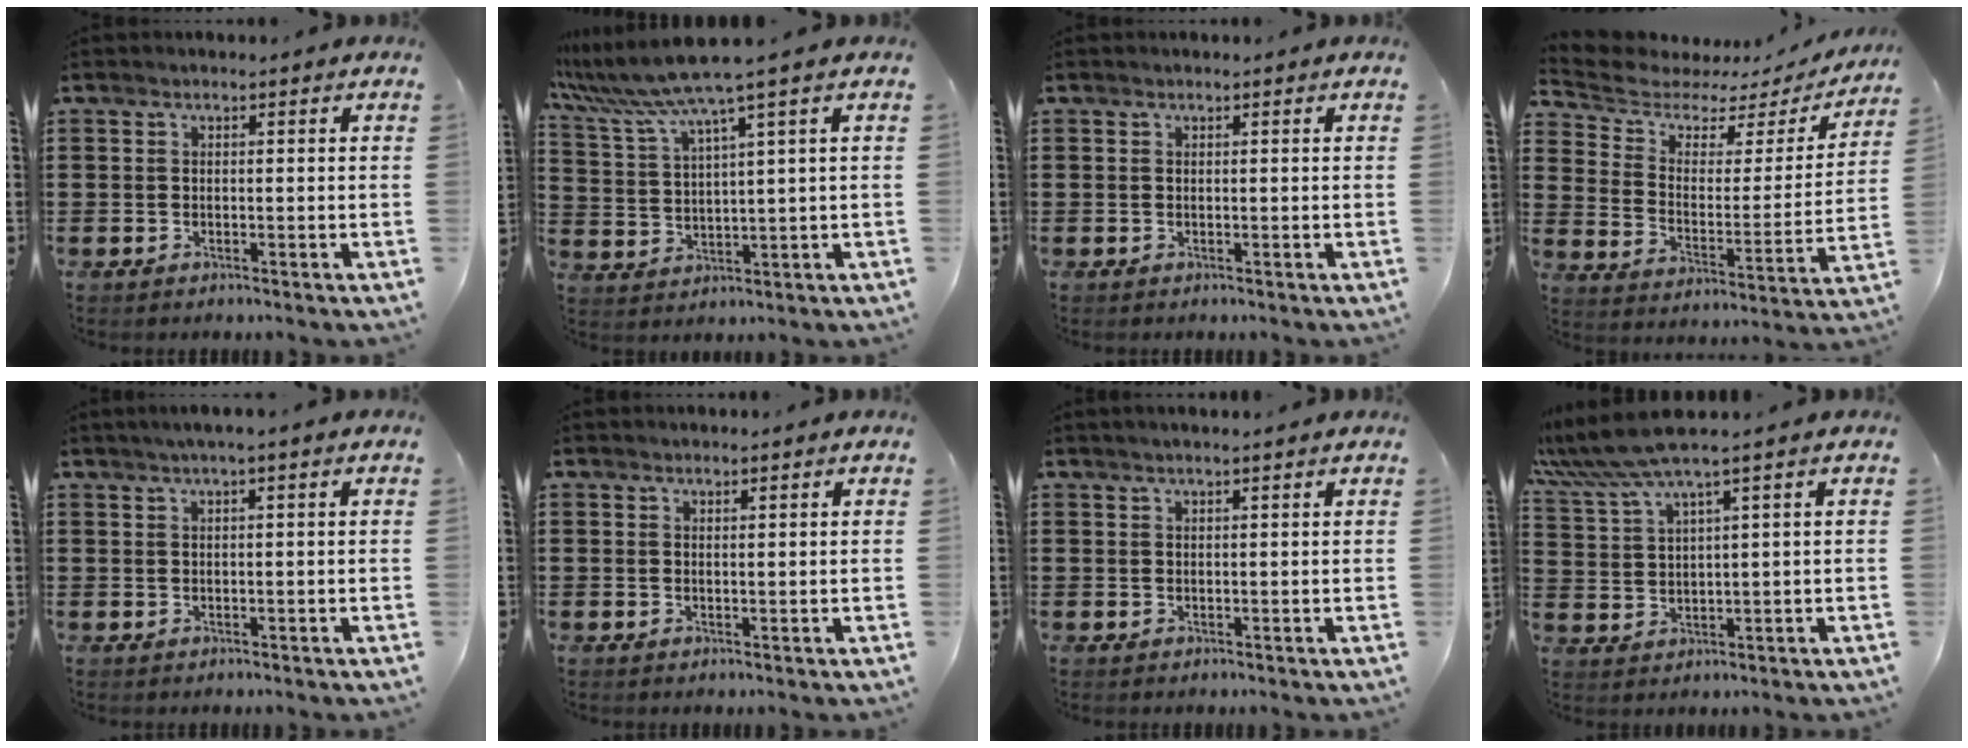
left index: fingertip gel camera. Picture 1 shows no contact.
{"total": 7.0, "force": [5.1, -0.5, 4.8], "torque": [-0.119, -0.031, 0.084]}
{"total": 0.0}
{"total": 4.6, "force": [3.7, 2.3, 1.5], "torque": [-0.060, -0.024, 0.057]}
{"total": 1.4, "force": [0.7, -0.2, 1.2], "torque": [-0.023, 0.000, 0.012]}
{"total": 0.9, "force": [0.8, 0.0, 0.5], "torque": [-0.010, -0.002, 0.016]}
{"total": 1.1, "force": [0.9, -0.1, 0.7], "torque": [-0.012, 0.000, 0.016]}
{"total": 6.4, "force": [4.6, -0.1, 4.4], "torque": [-0.107, -0.017, 0.079]}